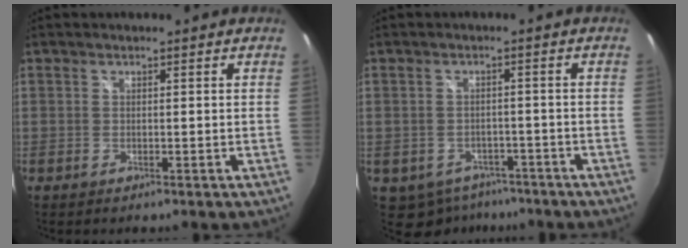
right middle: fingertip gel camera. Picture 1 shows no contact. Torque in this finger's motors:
{"motor_torque": [0.14, -0.46, 0.00, 0.01]}